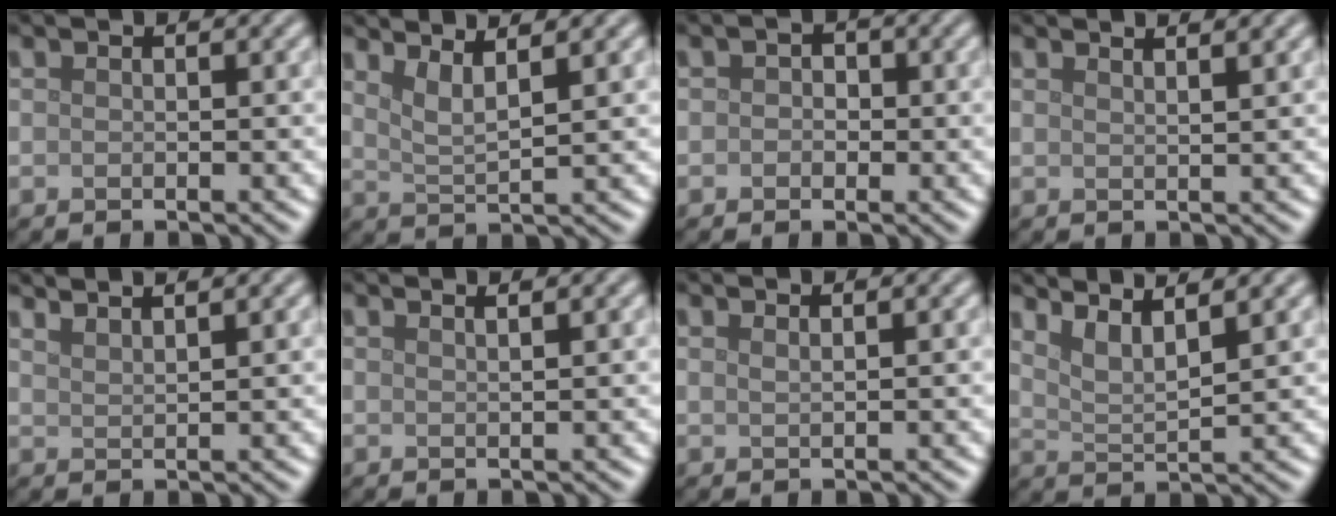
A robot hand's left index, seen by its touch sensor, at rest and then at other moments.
{"total": 2.9, "force": [2.0, 0.6, 2.0], "torque": [-0.029, -0.002, 0.040]}
{"total": 1.5, "force": [0.1, 1.3, 0.8], "torque": [-0.003, 0.002, -0.011]}
{"total": 3.1, "force": [2.4, 1.1, 1.6], "torque": [0.009, 0.017, 0.001]}
{"total": 3.3, "force": [2.8, 0.9, 1.5], "torque": [0.001, 0.013, 0.020]}
{"total": 1.9, "force": [1.3, 0.7, 1.1], "torque": [0.004, 0.004, -0.003]}
{"total": 0.9, "force": [0.7, 0.4, 0.6], "torque": [-0.003, -0.001, 0.007]}
{"total": 3.8, "force": [2.9, 0.8, 2.4], "torque": [-0.039, 0.004, 0.051]}